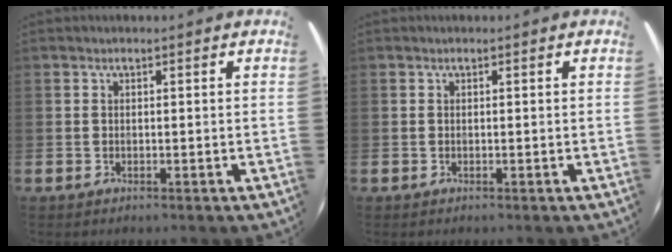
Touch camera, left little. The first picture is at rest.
{"total": 0.0}